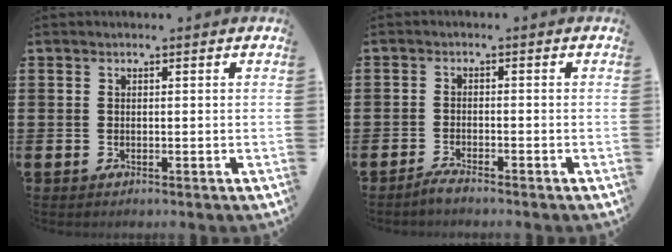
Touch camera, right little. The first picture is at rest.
{"total": 1.6, "force": [-1.4, 0.0, 0.8], "torque": [-0.014, 0.002, -0.027]}